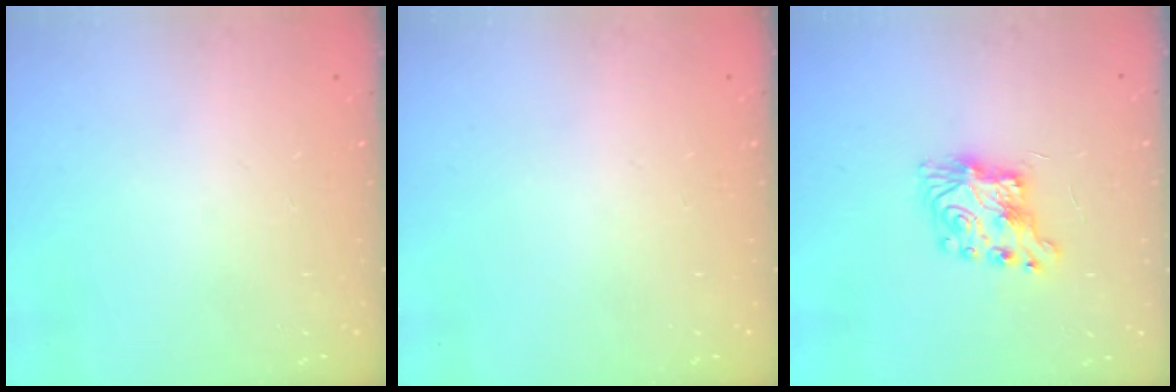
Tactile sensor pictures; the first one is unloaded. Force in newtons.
{"total": 0.0}
{"total": 7.3, "press": 7.3, "slide": 0.1}